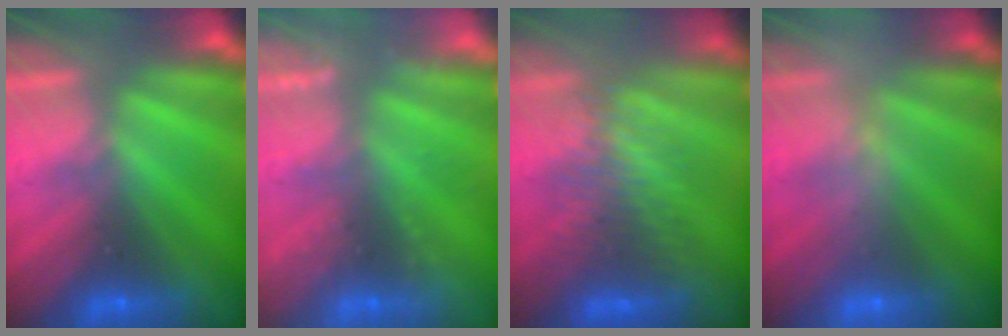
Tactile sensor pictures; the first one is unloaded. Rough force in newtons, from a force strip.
{"total": 2.4}
{"total": 3.2}
{"total": 2.5}